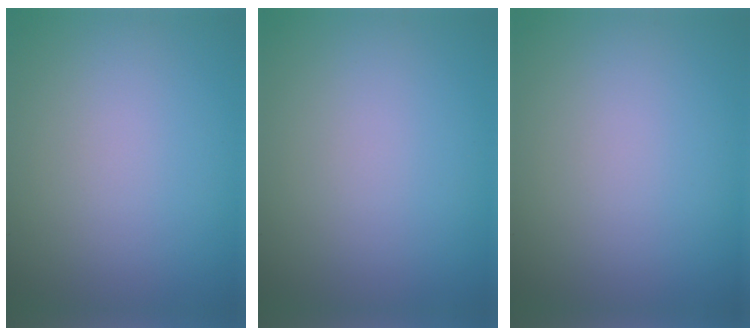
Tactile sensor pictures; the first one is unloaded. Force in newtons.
{"total": 0.0}
{"total": 0.0}